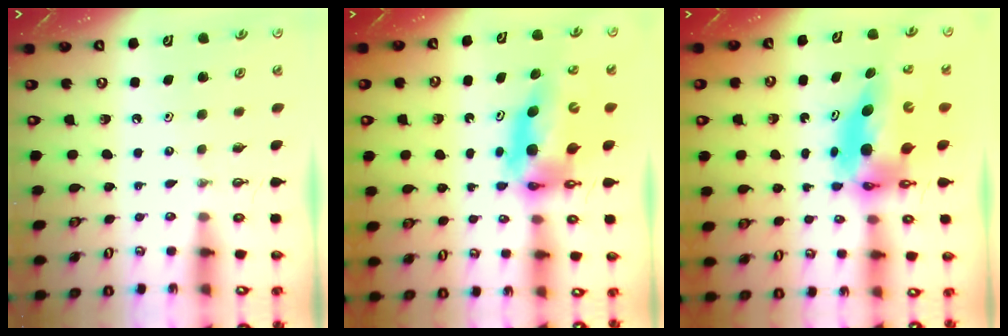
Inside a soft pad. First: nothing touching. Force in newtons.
{"total": 12.1, "press": 12.1, "slide": 1.2}
{"total": 8.8, "press": 8.8, "slide": 0.6}